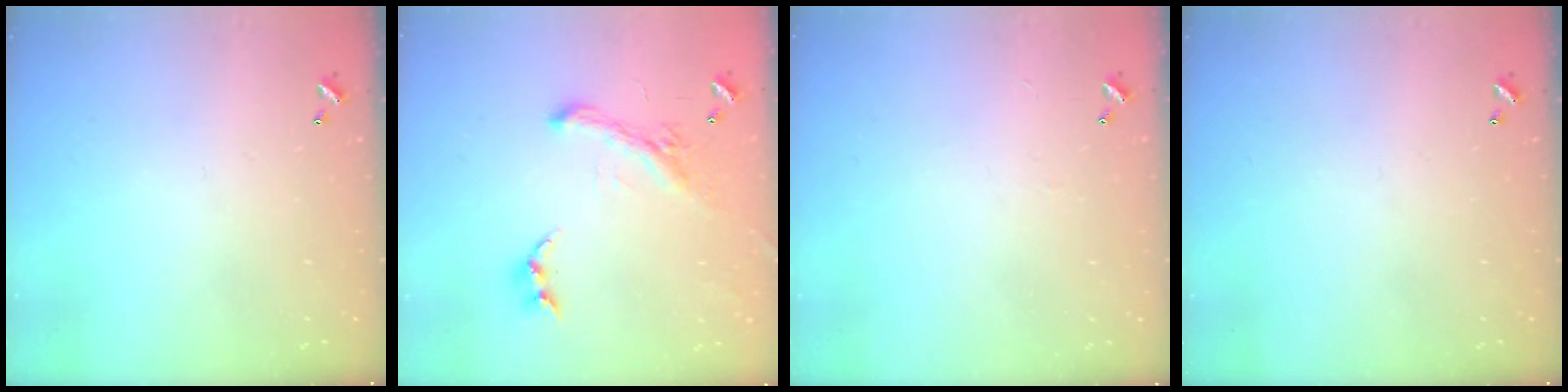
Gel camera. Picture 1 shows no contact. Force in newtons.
{"total": 2.5, "press": 2.0, "slide": 1.4}
{"total": 2.6, "press": 2.6, "slide": 0.4}
{"total": 0.0}